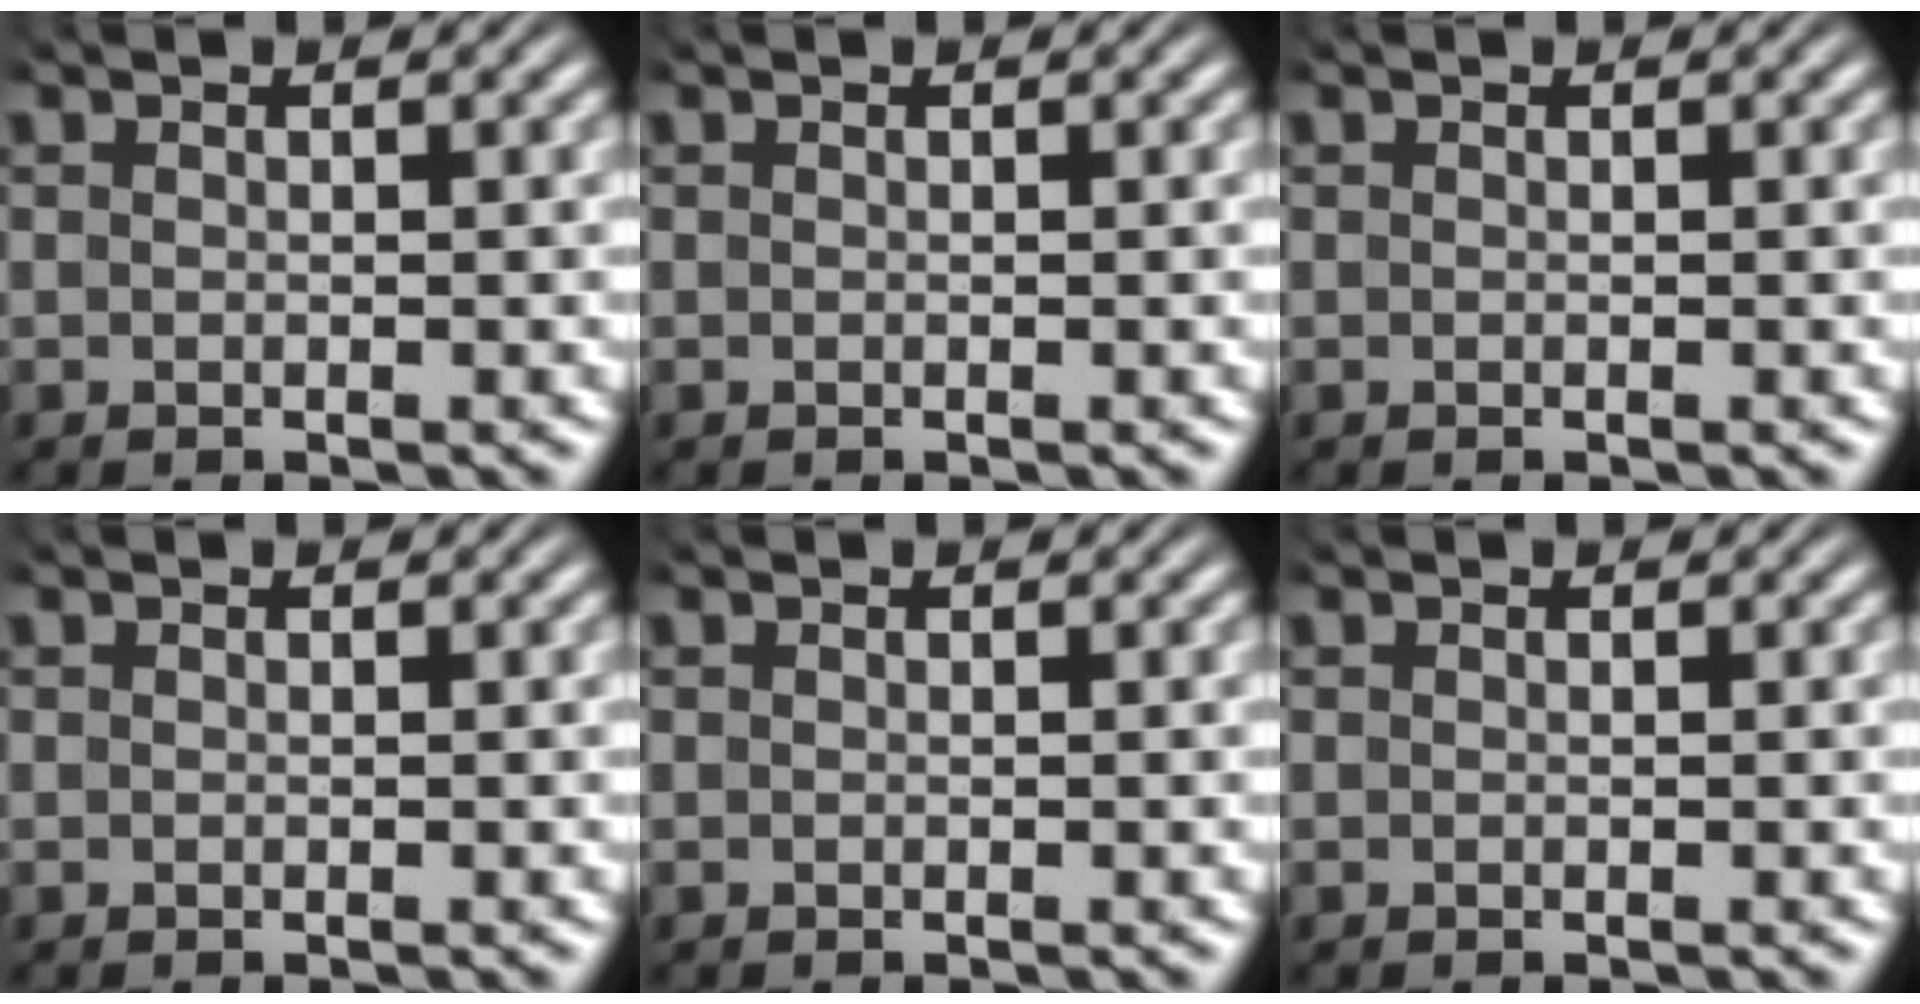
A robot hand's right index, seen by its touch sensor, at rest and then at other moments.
{"total": 0.0}
{"total": 0.0}
{"total": 0.0}
{"total": 0.0}
{"total": 0.0}